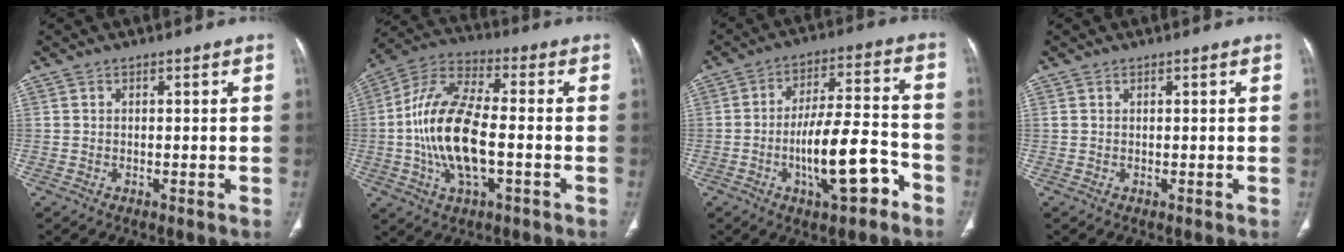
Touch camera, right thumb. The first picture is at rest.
{"total": 16.8, "force": [-2.3, 7.2, 15.0], "torque": [-0.304, 0.024, -0.046]}
{"total": 13.8, "force": [-5.7, 4.7, 11.6], "torque": [-0.184, 0.042, -0.088]}
{"total": 0.0}